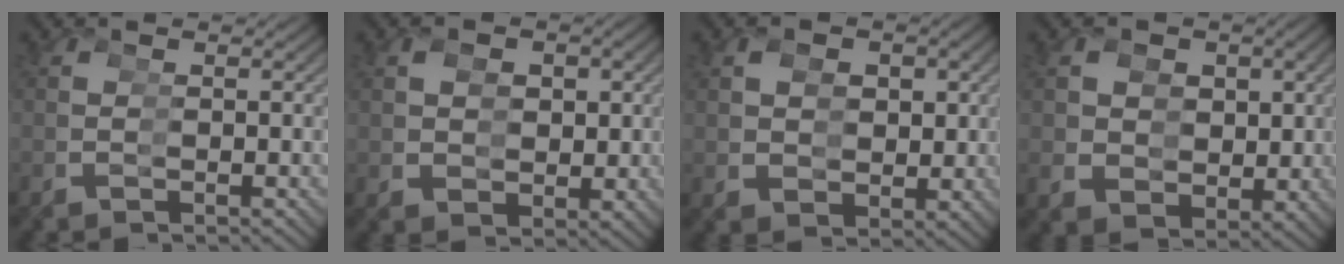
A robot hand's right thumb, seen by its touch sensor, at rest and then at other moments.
{"total": 4.4, "force": [1.2, 3.7, 2.0], "torque": [-0.020, -0.001, 0.029]}
{"total": 5.1, "force": [1.5, 4.3, 2.4], "torque": [-0.026, -0.001, 0.033]}
{"total": 6.5, "force": [1.5, 5.6, 2.9], "torque": [-0.039, -0.007, 0.036]}